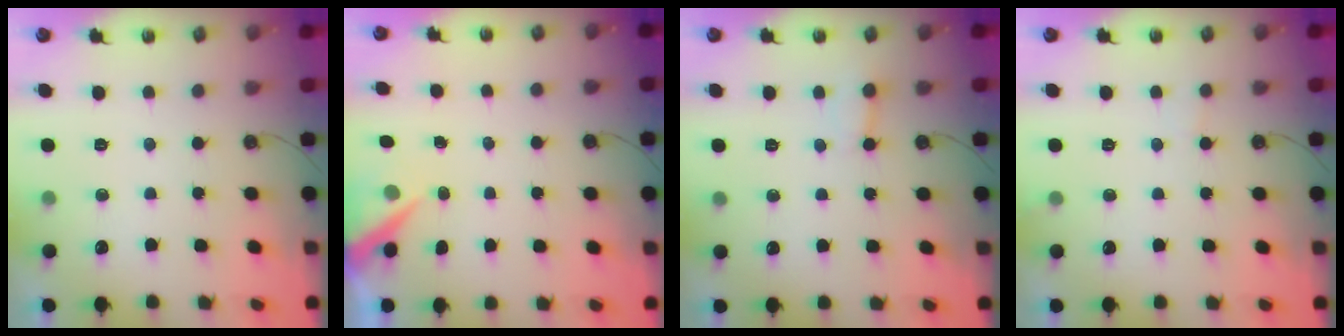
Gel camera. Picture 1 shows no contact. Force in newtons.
{"total": 4.8, "press": 4.7, "slide": 0.5}
{"total": 3.0, "press": 3.0, "slide": 0.3}
{"total": 4.9, "press": 4.8, "slide": 0.3}